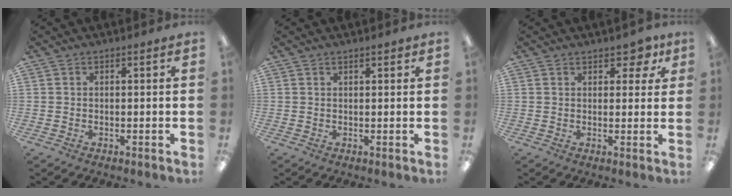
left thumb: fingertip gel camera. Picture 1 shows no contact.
{"total": 1.1, "force": [1.0, 0.3, 0.5], "torque": [-0.011, -0.001, 0.018]}
{"total": 5.0, "force": [3.1, 2.8, 2.7], "torque": [-0.027, -0.008, 0.052]}